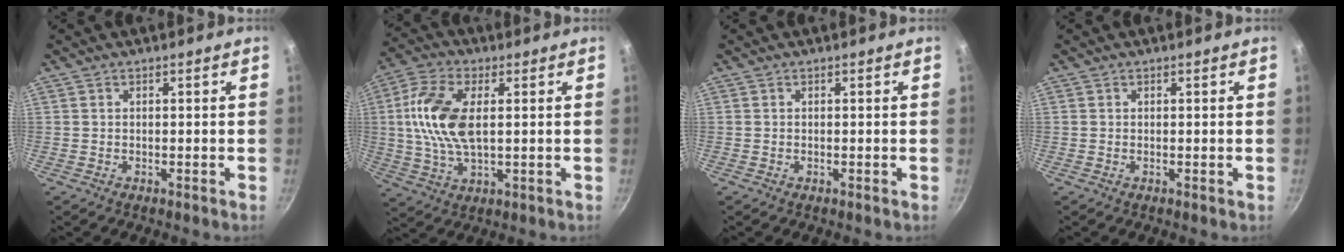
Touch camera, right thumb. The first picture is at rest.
{"total": 12.8, "force": [1.8, 6.5, 10.8], "torque": [-0.216, 0.008, 0.030]}
{"total": 0.0}
{"total": 0.0}